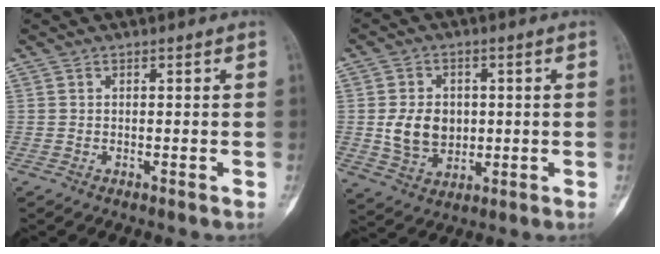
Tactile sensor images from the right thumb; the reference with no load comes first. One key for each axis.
{"total": 8.8, "fx": 0.2, "fy": 6.9, "fz": 5.5, "tx": -0.071, "ty": -0.007, "tz": 0.013}